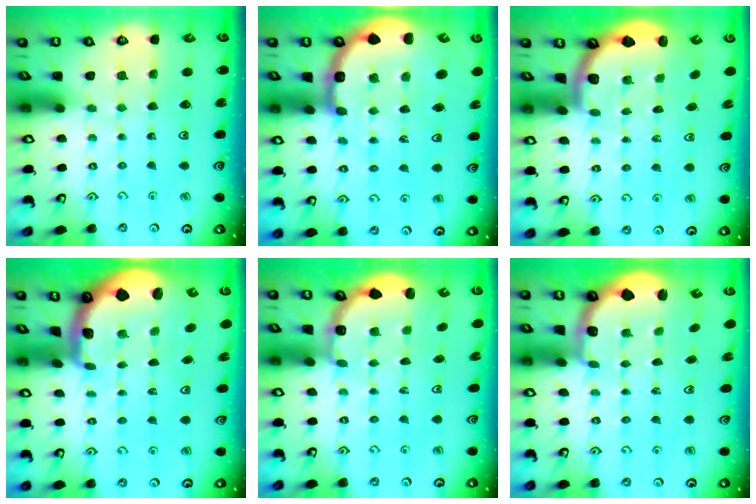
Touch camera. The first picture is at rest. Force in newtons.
{"total": 11.3, "press": 11.1, "slide": 2.3}
{"total": 1.8, "press": 1.8, "slide": 0.1}
{"total": 1.9, "press": 1.9, "slide": 0.4}
{"total": 3.0, "press": 2.3, "slide": 1.8}
{"total": 2.5, "press": 1.2, "slide": 2.2}